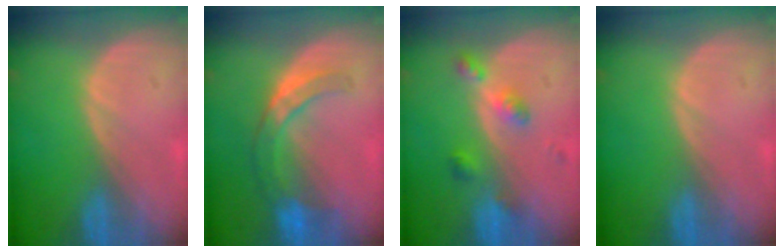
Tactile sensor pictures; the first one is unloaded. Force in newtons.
{"total": 7.3, "press": 6.3, "slide": 3.6}
{"total": 4.6, "press": 4.2, "slide": 1.9}
{"total": 0.0}